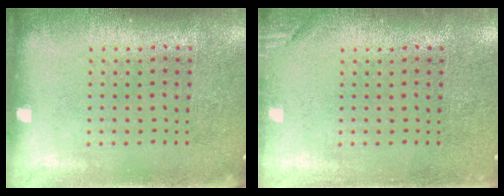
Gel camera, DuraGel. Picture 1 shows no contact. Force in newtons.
{"total": 1.3, "press": 1.2, "slide": 0.3}